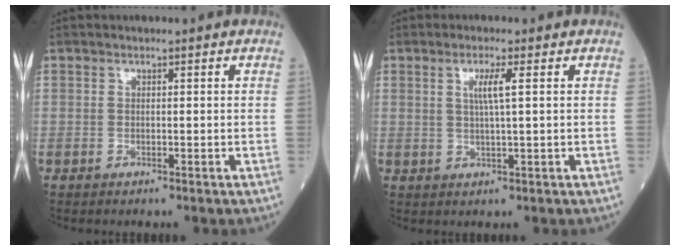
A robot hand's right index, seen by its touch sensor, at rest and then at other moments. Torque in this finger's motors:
{"motor_torque": [0.12, 0.03, 0.06, 0.03]}